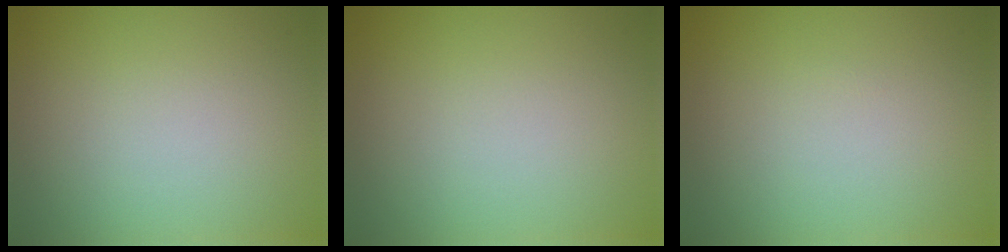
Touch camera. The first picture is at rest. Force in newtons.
{"total": 0.0}
{"total": 0.0}